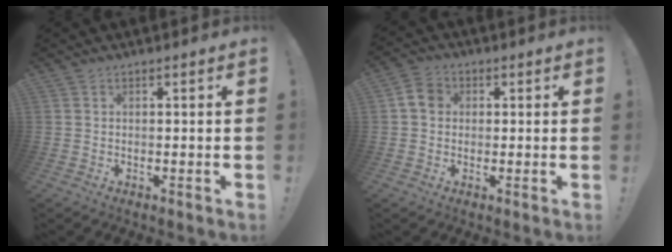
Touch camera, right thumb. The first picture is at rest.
{"total": 5.7, "force": [0.6, 4.8, 3.1], "torque": [-0.048, 0.014, 0.015]}